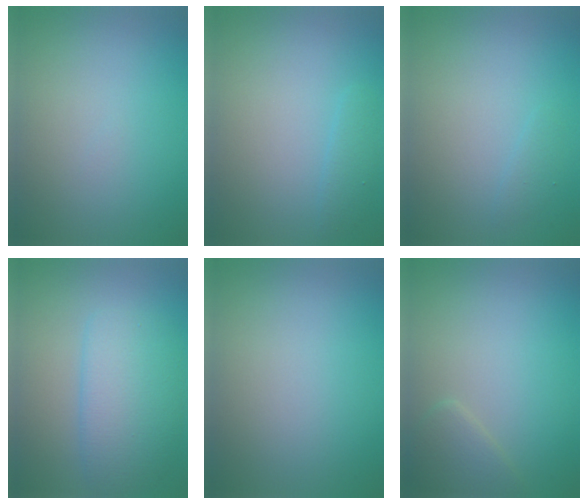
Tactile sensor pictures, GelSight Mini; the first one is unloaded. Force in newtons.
{"total": 1.2, "press": 1.2, "slide": 0.1}
{"total": 0.7, "press": 0.7, "slide": 0.1}
{"total": 4.8, "press": 4.8, "slide": 0.1}
{"total": 0.0}
{"total": 1.9, "press": 1.9, "slide": 0.1}